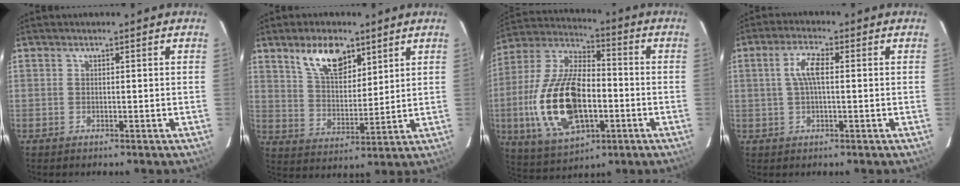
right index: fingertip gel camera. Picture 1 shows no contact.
{"total": 10.6, "force": [6.5, 5.1, 6.5], "torque": [-0.108, 0.007, 0.125]}
{"total": 21.2, "force": [-4.6, 10.5, 17.8], "torque": [-0.375, -0.003, -0.072]}
{"total": 4.7, "force": [0.5, 1.4, 4.4], "torque": [-0.088, 0.009, 0.011]}